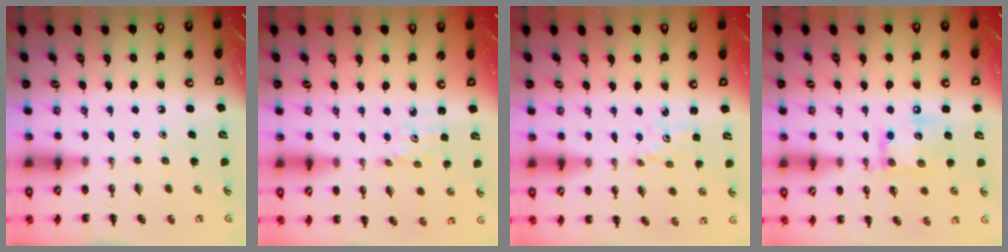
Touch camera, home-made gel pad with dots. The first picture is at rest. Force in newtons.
{"total": 1.5, "press": 1.5, "slide": 0.3}
{"total": 2.4, "press": 2.3, "slide": 0.7}
{"total": 12.9, "press": 12.8, "slide": 1.6}